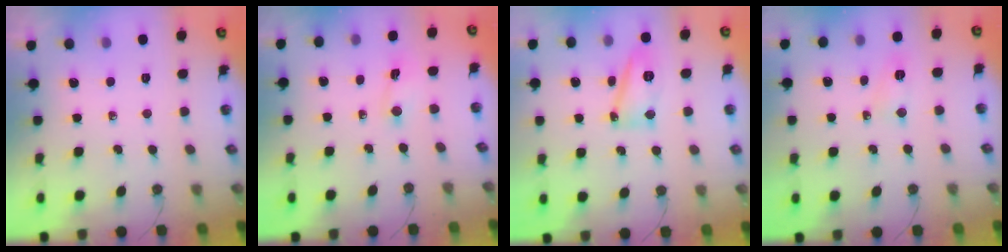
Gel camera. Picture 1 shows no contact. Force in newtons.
{"total": 1.4, "press": 1.2, "slide": 0.7}
{"total": 12.7, "press": 12.6, "slide": 1.4}
{"total": 2.5, "press": 2.1, "slide": 1.4}